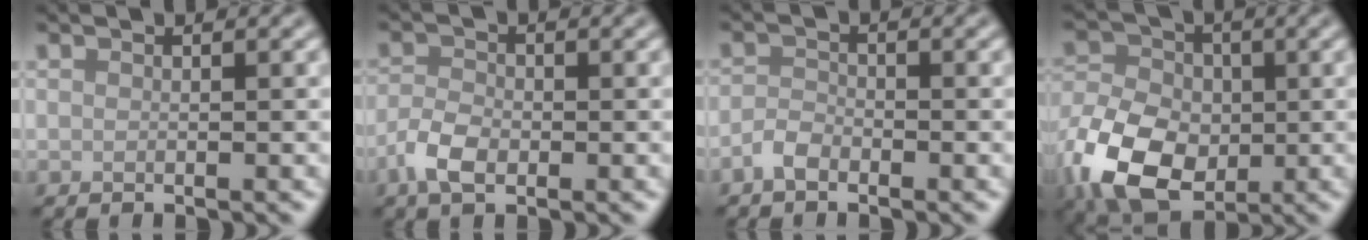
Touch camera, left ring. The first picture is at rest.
{"total": 3.0, "force": [-1.4, 1.7, 2.1], "torque": [-0.043, 0.000, -0.035]}
{"total": 1.6, "force": [-1.1, 0.7, 0.9], "torque": [-0.018, 0.002, -0.027]}
{"total": 10.3, "force": [-3.1, 7.3, 6.5], "torque": [-0.146, -0.018, -0.069]}